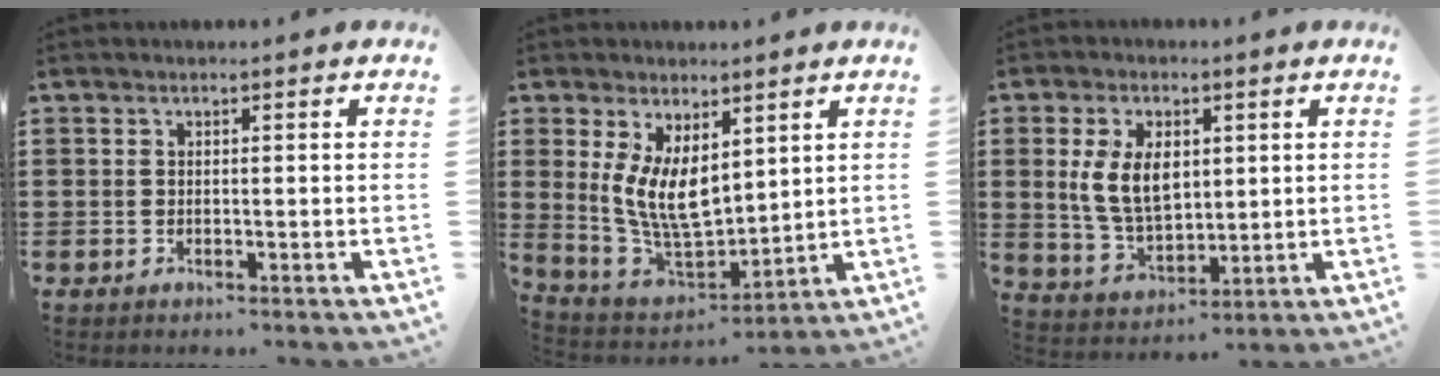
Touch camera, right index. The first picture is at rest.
{"total": 8.3, "force": [2.9, 4.6, 6.3], "torque": [-0.148, -0.012, 0.056]}
{"total": 8.3, "force": [1.7, 4.8, 6.6], "torque": [-0.147, 0.006, 0.025]}